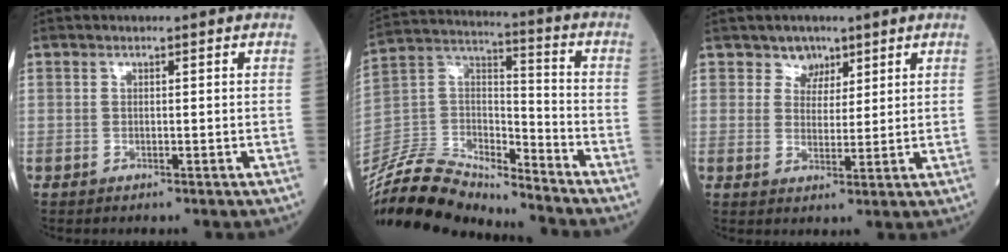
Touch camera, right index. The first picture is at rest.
{"total": 17.6, "force": [-17.0, 2.7, 4.0], "torque": [-0.080, 0.042, -0.310]}
{"total": 3.4, "force": [2.4, 2.4, 0.4], "torque": [-0.001, 0.001, 0.038]}